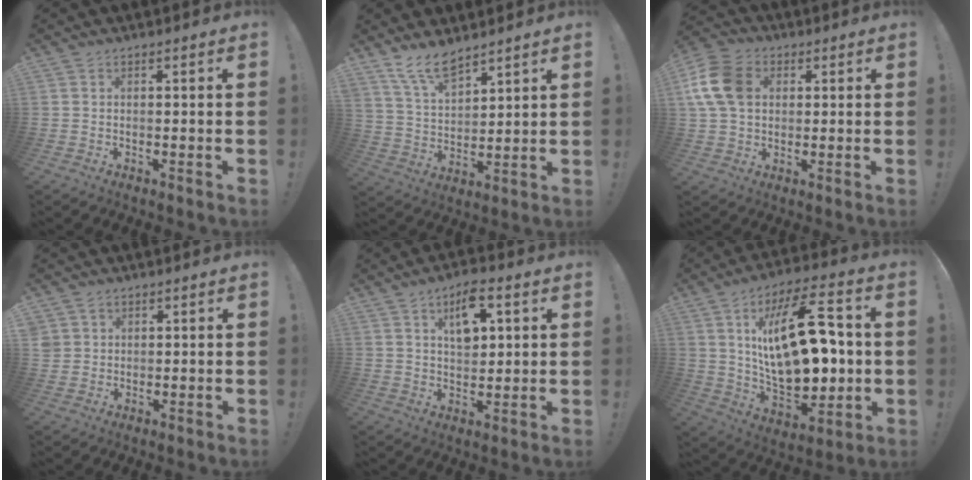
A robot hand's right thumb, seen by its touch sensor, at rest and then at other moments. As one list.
[{"total": 10.3, "force": [8.5, 3.9, 4.2], "torque": [-0.090, -0.052, 0.166]}, {"total": 13.8, "force": [3.1, 10.4, 8.5], "torque": [-0.163, 0.001, 0.062]}, {"total": 3.2, "force": [1.8, 2.6, 0.6], "torque": [-0.016, -0.004, 0.036]}, {"total": 9.7, "force": [4.1, 5.2, 7.1], "torque": [-0.098, -0.007, 0.068]}, {"total": 27.3, "force": [3.7, 13.7, 23.3], "torque": [-0.410, -0.013, 0.063]}]